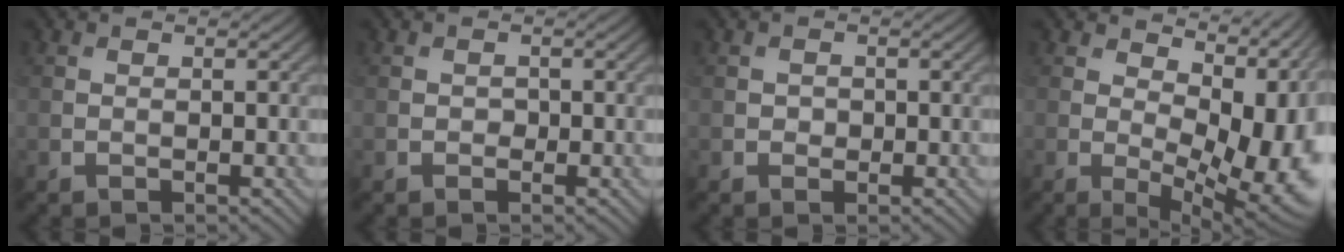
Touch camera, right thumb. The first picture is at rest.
{"total": 0.7, "force": [-0.2, 0.7, 0.2], "torque": [0.000, -0.005, -0.006]}
{"total": 0.9, "force": [-0.1, 0.9, 0.3], "torque": [-0.003, -0.006, -0.005]}
{"total": 15.8, "force": [1.9, 8.9, 12.9], "torque": [-0.155, -0.007, 0.068]}